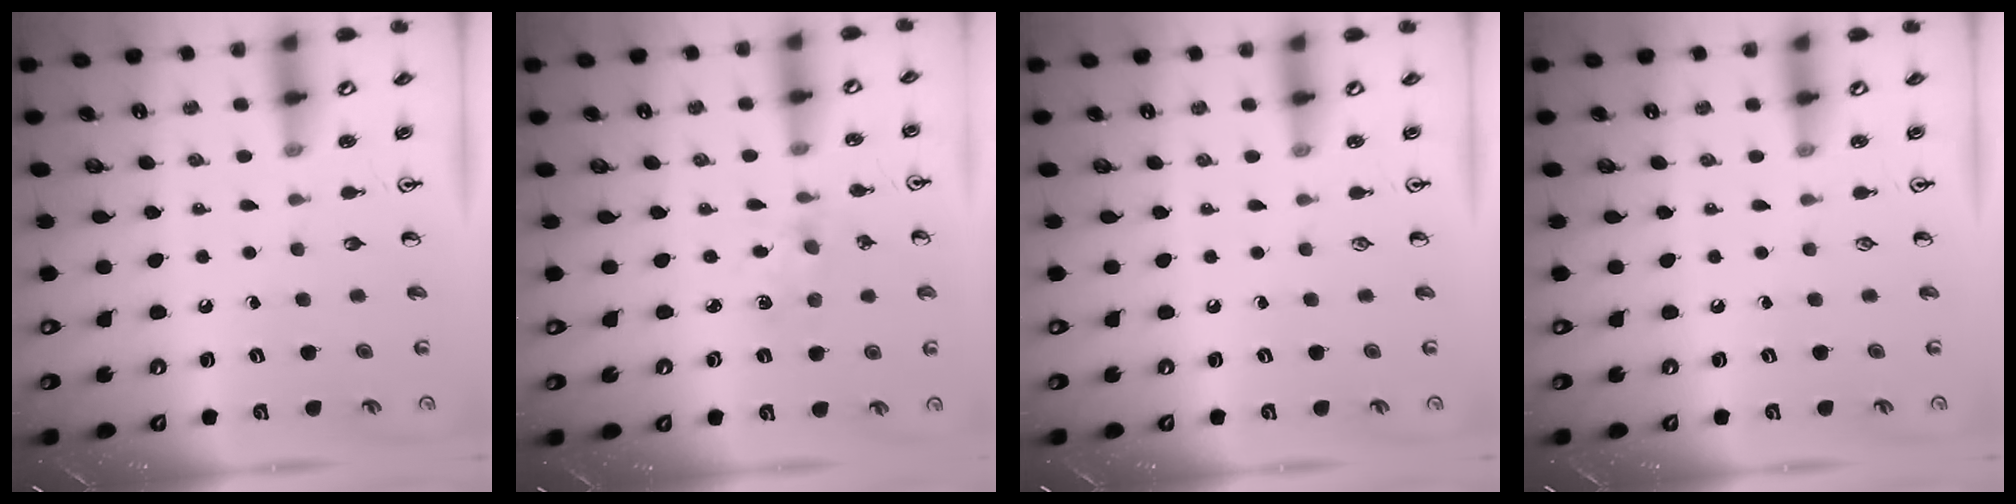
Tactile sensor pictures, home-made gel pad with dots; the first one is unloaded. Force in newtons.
{"total": 2.0, "press": 2.0, "slide": 0.3}
{"total": 0.0}
{"total": 0.0}